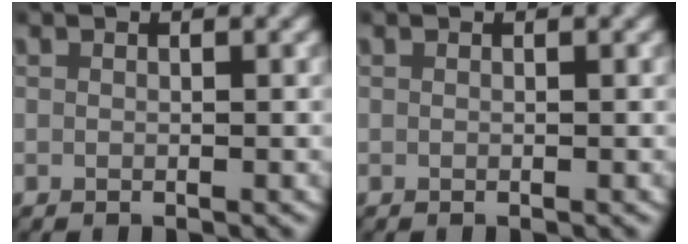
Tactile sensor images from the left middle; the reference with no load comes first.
{"total": 0.0}